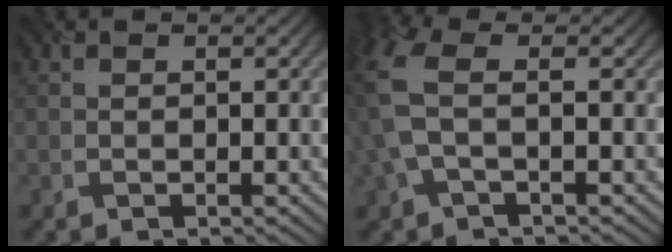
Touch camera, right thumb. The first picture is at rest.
{"total": 5.7, "force": [-0.2, 2.8, 4.9], "torque": [-0.133, 0.005, -0.017]}